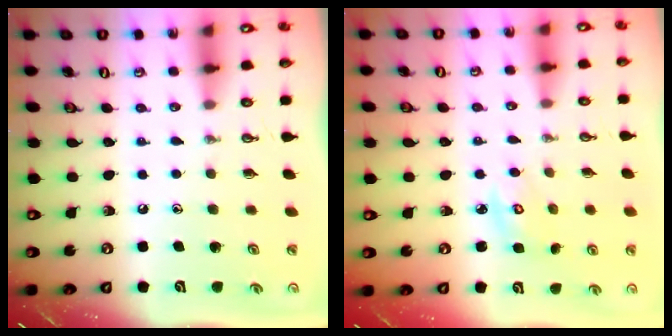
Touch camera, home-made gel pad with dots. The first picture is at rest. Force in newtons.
{"total": 3.2, "press": 3.2, "slide": 0.1}